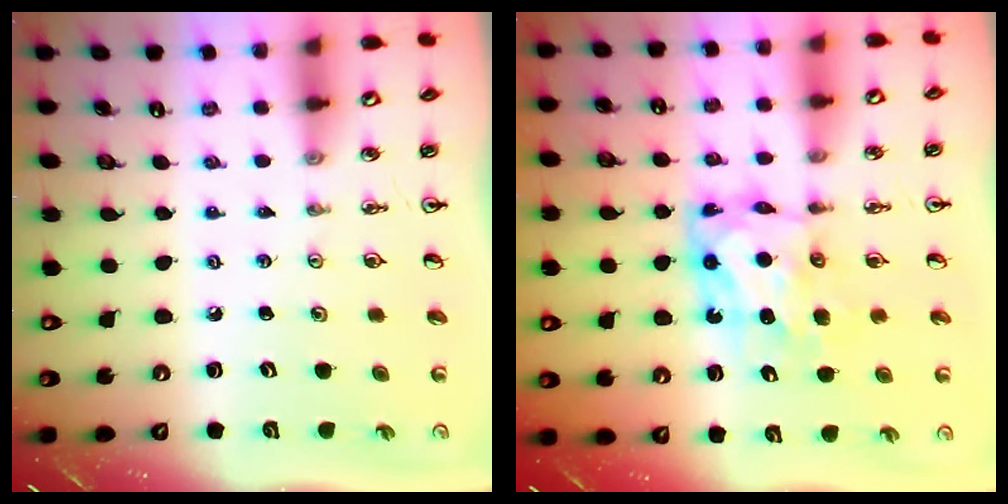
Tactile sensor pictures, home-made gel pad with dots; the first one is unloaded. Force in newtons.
{"total": 7.7, "press": 7.7, "slide": 0.2}